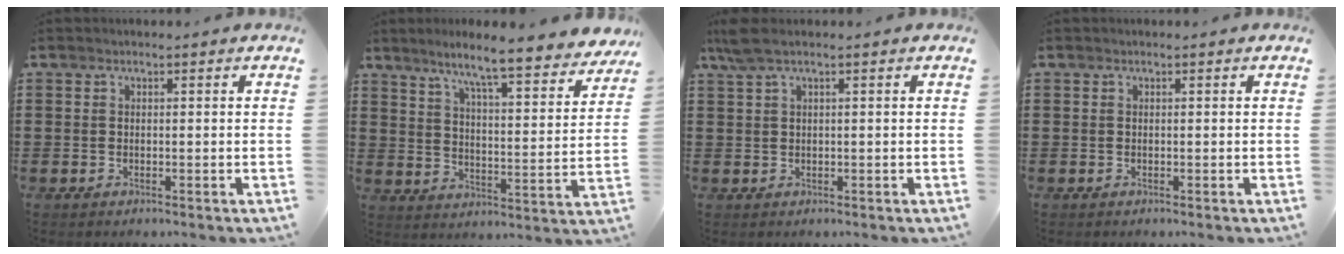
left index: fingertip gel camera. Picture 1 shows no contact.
{"total": 7.5, "force": [6.6, -0.6, 3.5], "torque": [-0.087, -0.052, 0.105]}
{"total": 2.5, "force": [1.1, 0.3, 2.3], "torque": [-0.053, -0.003, 0.017]}
{"total": 0.0}